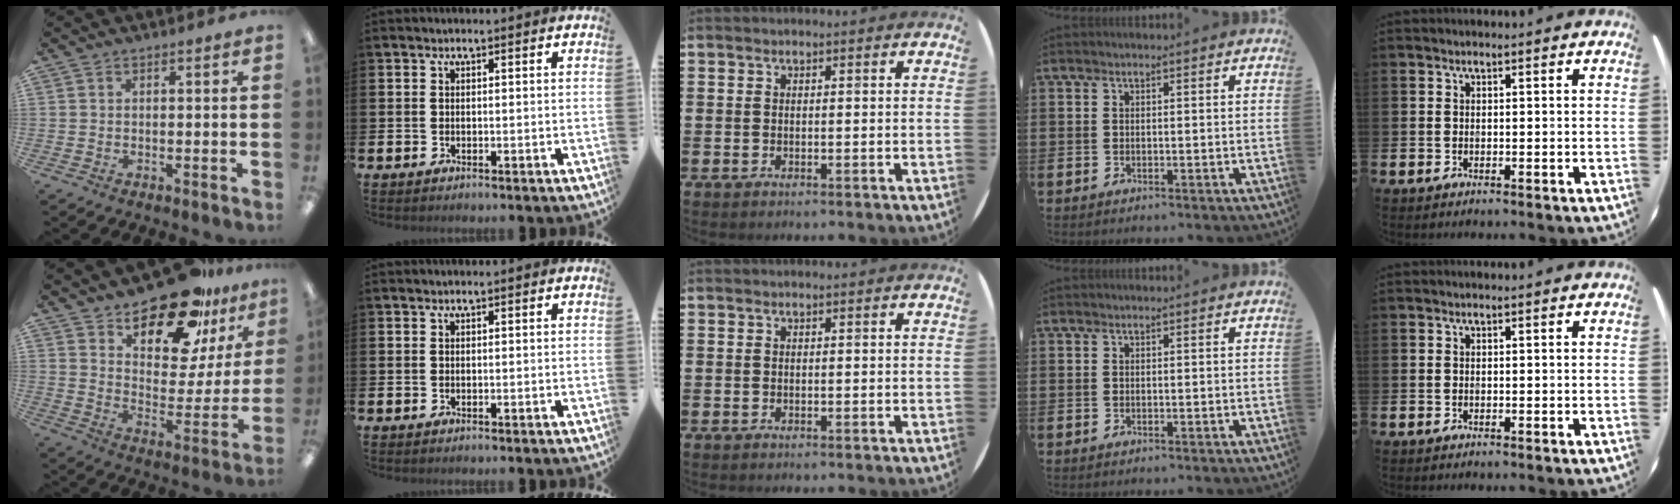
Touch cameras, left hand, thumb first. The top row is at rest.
{"thumb": {"total": 20.4, "force": [16.2, 8.2, 9.3], "torque": [-0.143, -0.116, 0.280]}}